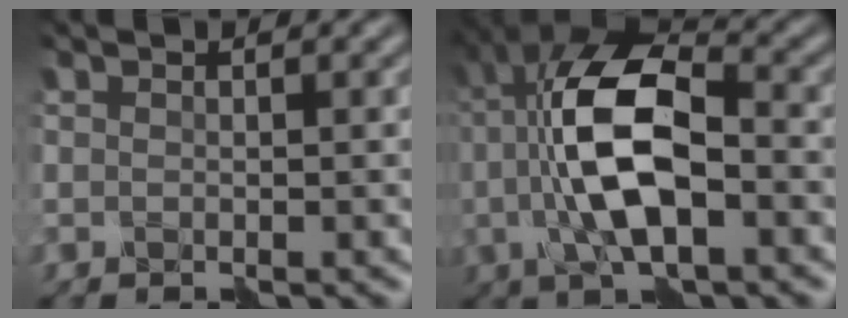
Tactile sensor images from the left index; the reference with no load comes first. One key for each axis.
{"total": 9.5, "fx": -0.5, "fy": 3.9, "fz": 8.6, "tx": -0.163, "ty": 0.019, "tz": -0.016}